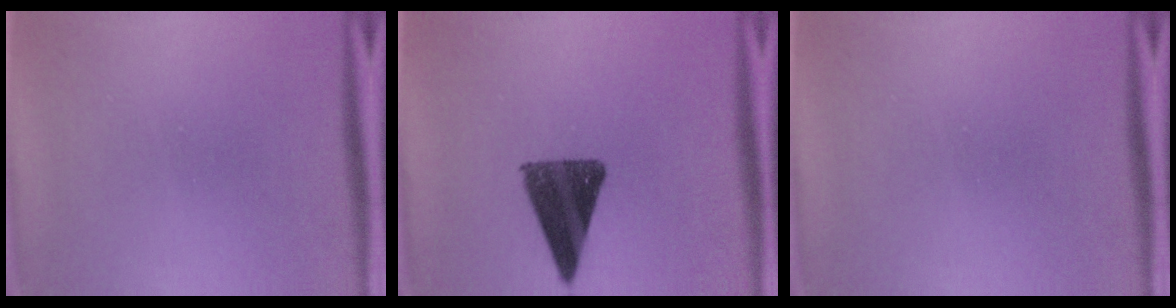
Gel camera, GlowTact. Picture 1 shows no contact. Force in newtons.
{"total": 12.1}
{"total": 0.0}